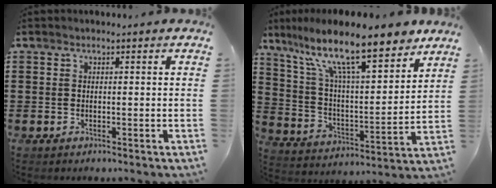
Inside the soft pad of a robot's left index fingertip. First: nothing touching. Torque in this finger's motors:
{"motor_torque": [1.51, 0.63, 1.05, 0.20]}